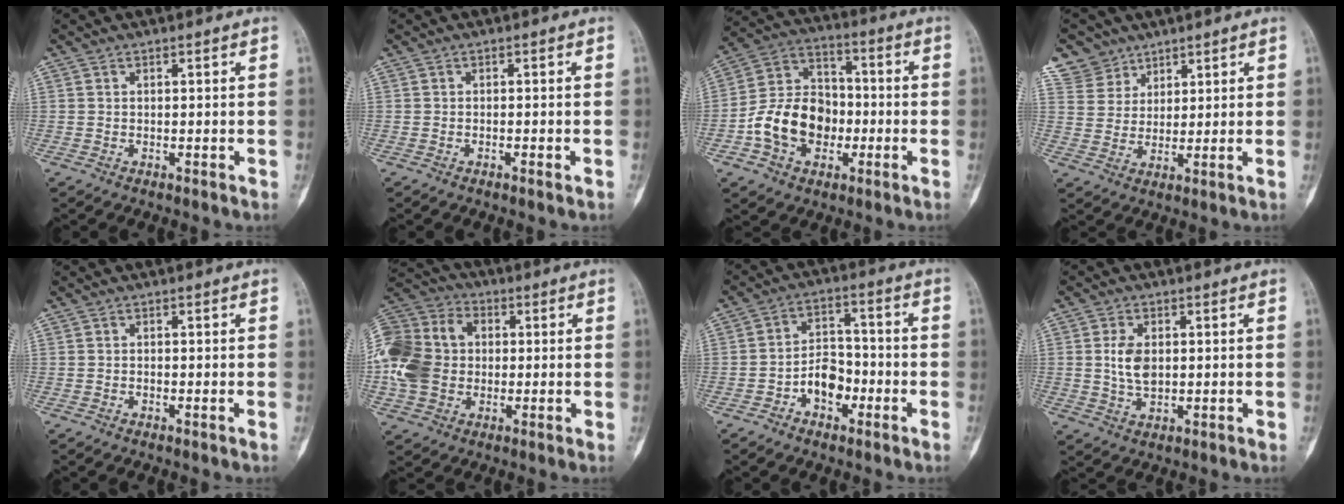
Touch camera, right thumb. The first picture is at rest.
{"total": 0.7, "force": [-0.4, 0.3, 0.4], "torque": [-0.012, 0.005, -0.005]}
{"total": 14.7, "force": [-3.6, 11.1, 8.9], "torque": [-0.131, 0.040, -0.068]}
{"total": 6.3, "force": [4.5, 4.4, -0.8], "torque": [0.045, -0.028, 0.085]}
{"total": 0.0}
{"total": 18.6, "force": [0.4, 14.5, 11.5], "torque": [-0.240, 0.030, 0.005]}
{"total": 7.6, "force": [-3.1, 5.1, 4.7], "torque": [-0.051, 0.038, -0.059]}
{"total": 5.5, "force": [0.6, 3.5, 4.3], "torque": [-0.073, -0.003, 0.013]}